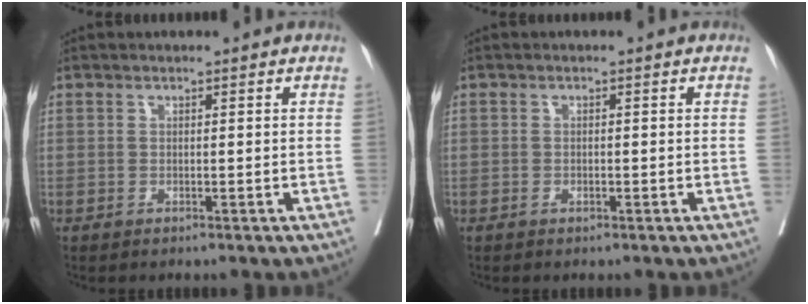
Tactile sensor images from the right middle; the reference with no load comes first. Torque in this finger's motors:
{"motor_torque": [-0.08, 0.09, -0.02, -0.01]}